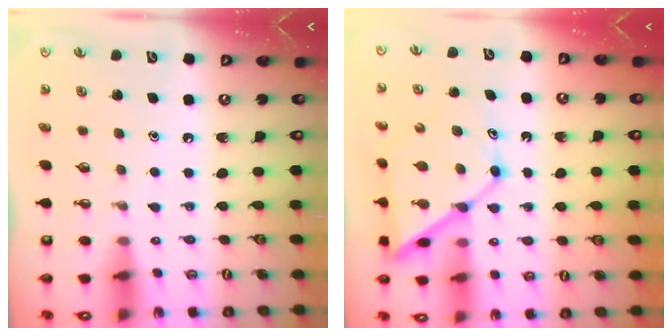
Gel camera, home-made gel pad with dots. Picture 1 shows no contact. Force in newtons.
{"total": 14.1, "press": 14.1, "slide": 1.1}